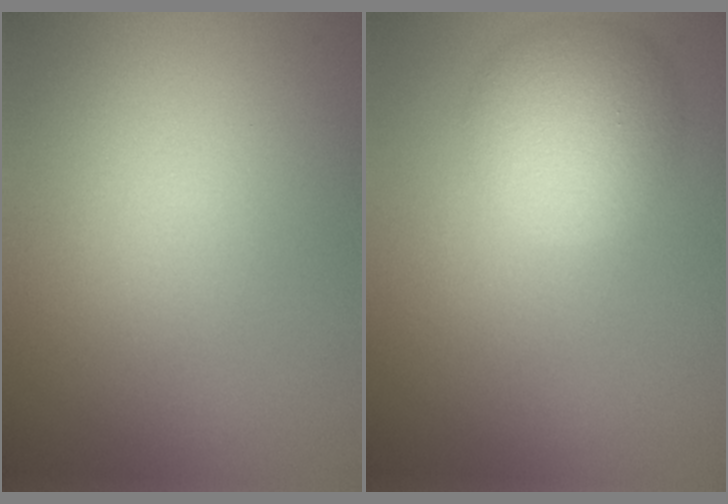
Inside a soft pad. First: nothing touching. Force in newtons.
{"total": 4.7, "press": 4.7, "slide": 0.2}